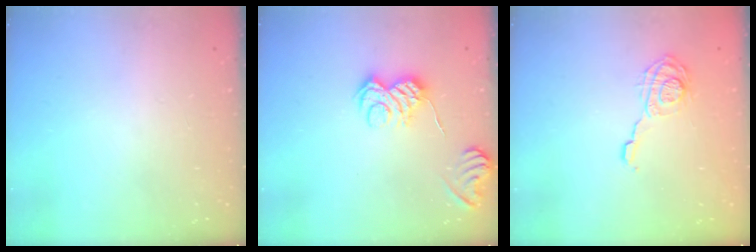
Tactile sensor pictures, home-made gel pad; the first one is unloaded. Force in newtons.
{"total": 7.4, "press": 7.3, "slide": 1.3}
{"total": 12.7, "press": 12.7, "slide": 0.2}